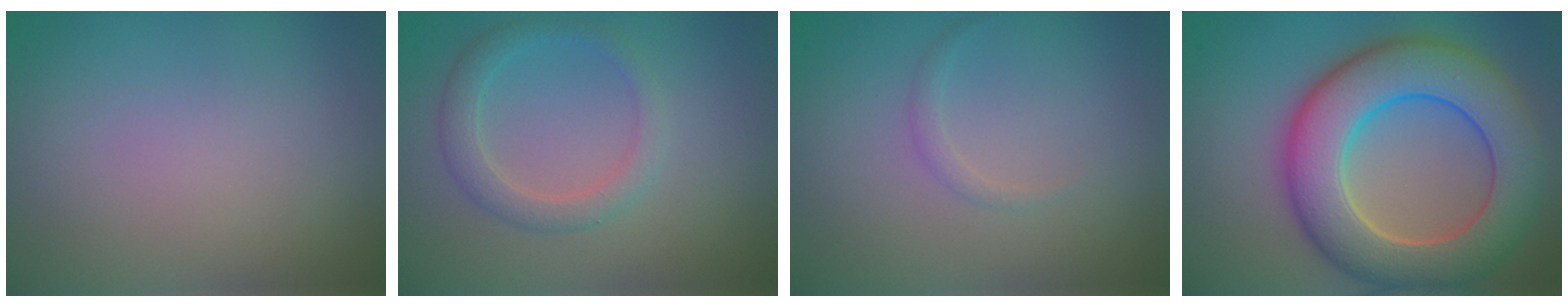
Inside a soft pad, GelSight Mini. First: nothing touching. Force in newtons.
{"total": 2.6, "press": 2.6, "slide": 0.2}
{"total": 0.7, "press": 0.7, "slide": 0.0}
{"total": 11.0, "press": 11.0, "slide": 0.9}